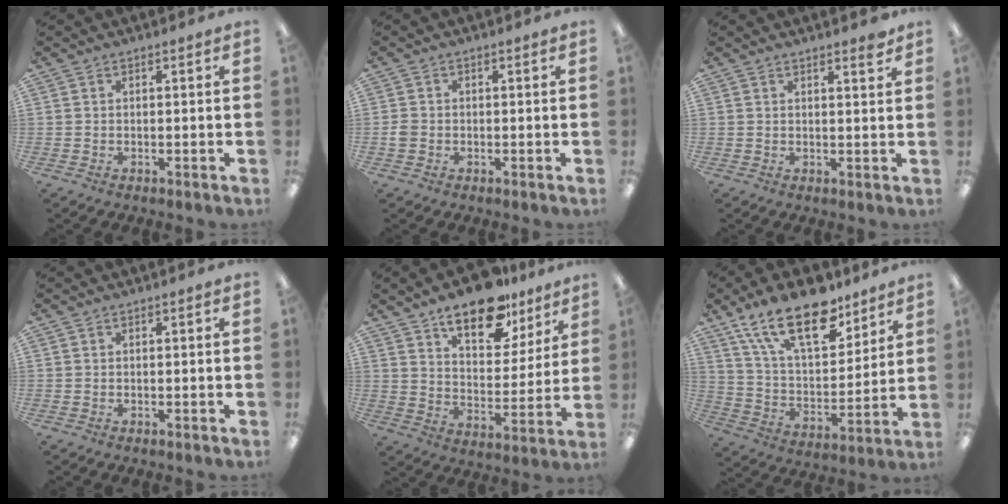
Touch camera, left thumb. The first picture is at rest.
{"total": 1.8, "force": [-0.4, 1.5, 0.8], "torque": [-0.013, 0.004, -0.008]}
{"total": 2.2, "force": [2.1, 0.2, 0.8], "torque": [-0.003, -0.015, 0.034]}
{"total": 0.0}
{"total": 15.7, "force": [11.8, 6.9, 7.8], "torque": [-0.117, -0.065, 0.206]}
{"total": 21.5, "force": [14.7, 9.4, 12.6], "torque": [-0.226, -0.076, 0.256]}